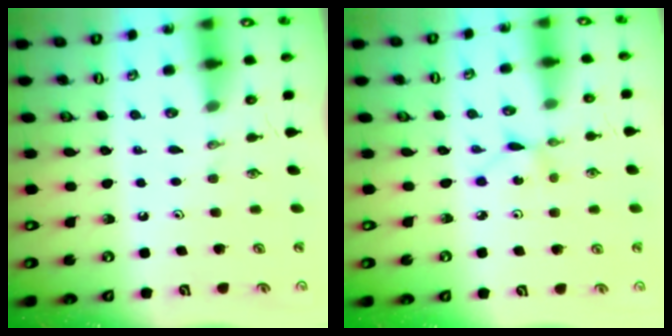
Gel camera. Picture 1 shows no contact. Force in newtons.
{"total": 1.3, "press": 1.3, "slide": 0.0}